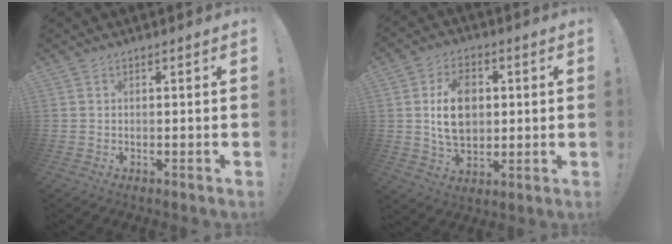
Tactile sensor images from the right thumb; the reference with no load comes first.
{"total": 13.3, "force": [1.9, 9.6, 9.0], "torque": [-0.136, 0.006, 0.036]}